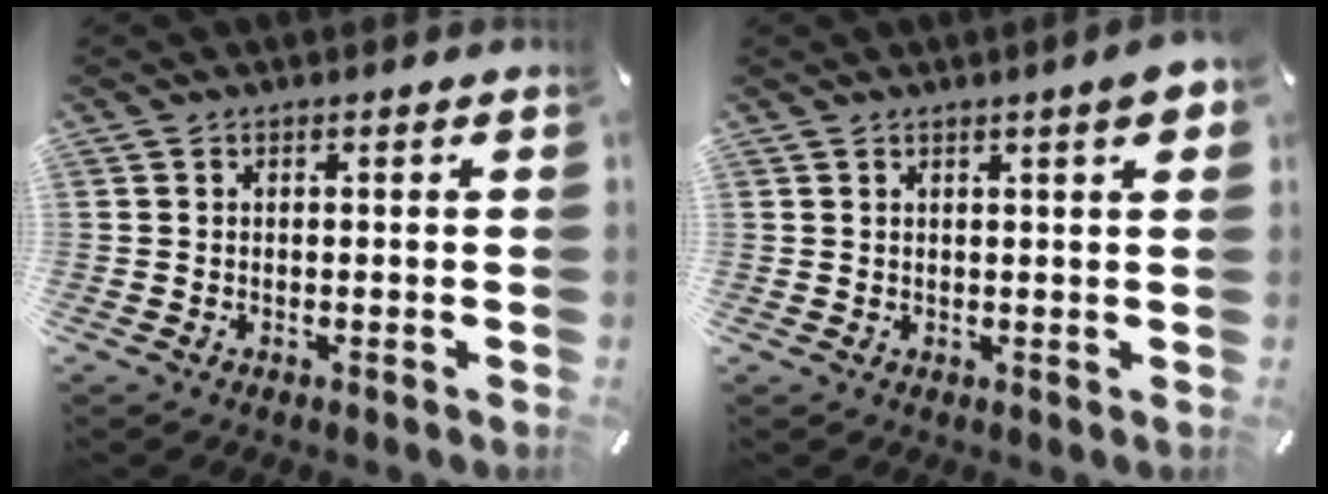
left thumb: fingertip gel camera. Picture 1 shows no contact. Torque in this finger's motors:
{"motor_torque": [0.69, 0.68, 0.87, 0.05, 0.54]}